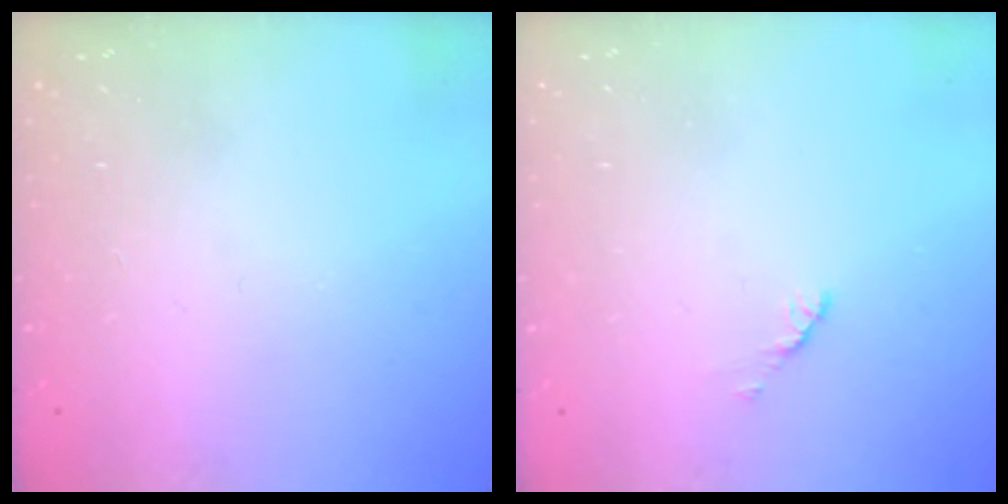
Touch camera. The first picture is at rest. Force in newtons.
{"total": 2.8, "press": 2.7, "slide": 0.4}